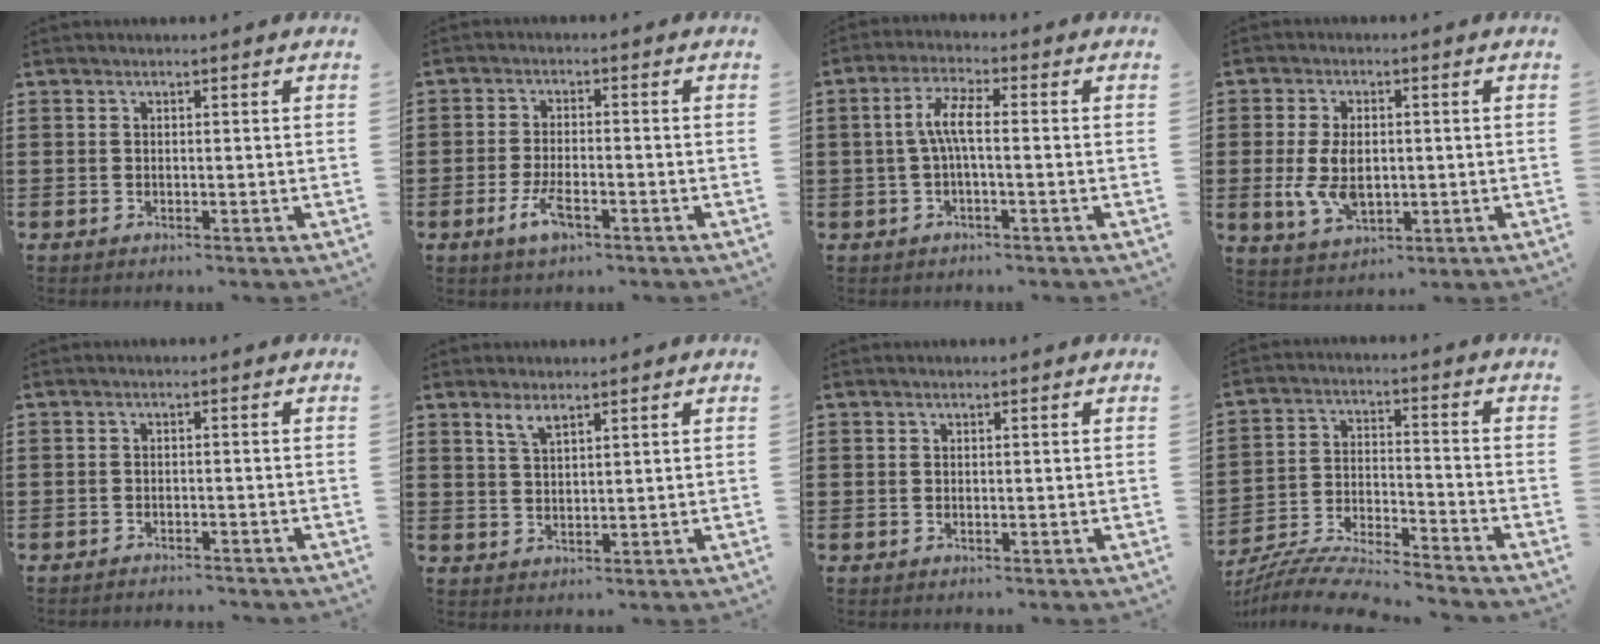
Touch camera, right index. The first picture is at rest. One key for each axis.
{"total": 4.8, "fx": -2.3, "fy": 1.7, "fz": 3.9, "tx": -0.090, "ty": -0.007, "tz": -0.047}
{"total": 4.9, "fx": -0.4, "fy": 1.3, "fz": 4.7, "tx": -0.102, "ty": 0.002, "tz": -0.015}
{"total": 7.1, "fx": -0.5, "fy": 4.2, "fz": 5.7, "tx": -0.132, "ty": 0.000, "tz": -0.013}
{"total": 1.6, "fx": -1.6, "fy": 0.0, "fz": -0.1, "tx": -0.003, "ty": 0.003, "tz": -0.036}
{"total": 2.6, "fx": 1.9, "fy": 0.8, "fz": 1.7, "tx": -0.037, "ty": 0.004, "tz": 0.034}
{"total": 0.0}
{"total": 7.7, "fx": -7.4, "fy": 0.4, "fz": 2.1, "tx": -0.049, "ty": 0.000, "tz": -0.150}